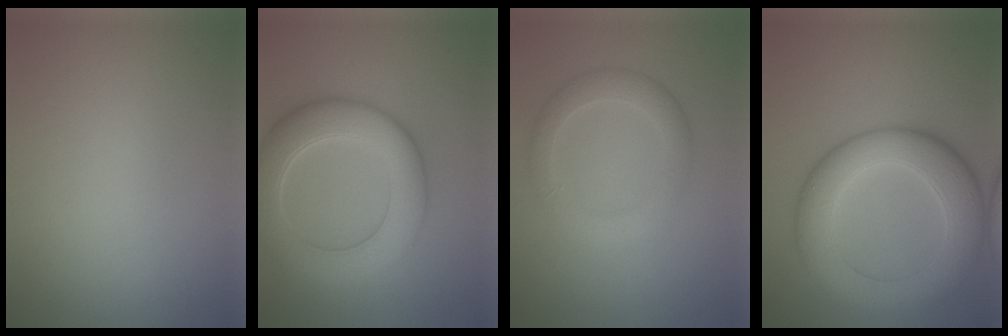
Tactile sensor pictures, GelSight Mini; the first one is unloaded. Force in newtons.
{"total": 7.6, "press": 7.6, "slide": 0.3}
{"total": 2.9, "press": 2.9, "slide": 0.1}
{"total": 8.2, "press": 8.2, "slide": 0.1}